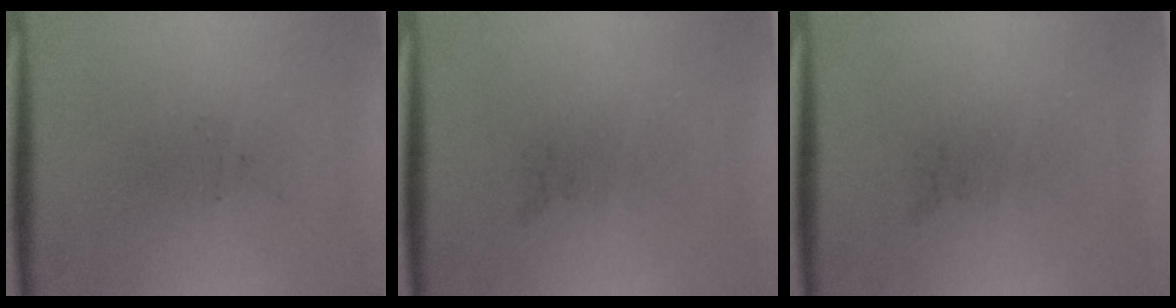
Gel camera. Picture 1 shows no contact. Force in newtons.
{"total": 0.0}
{"total": 0.0}